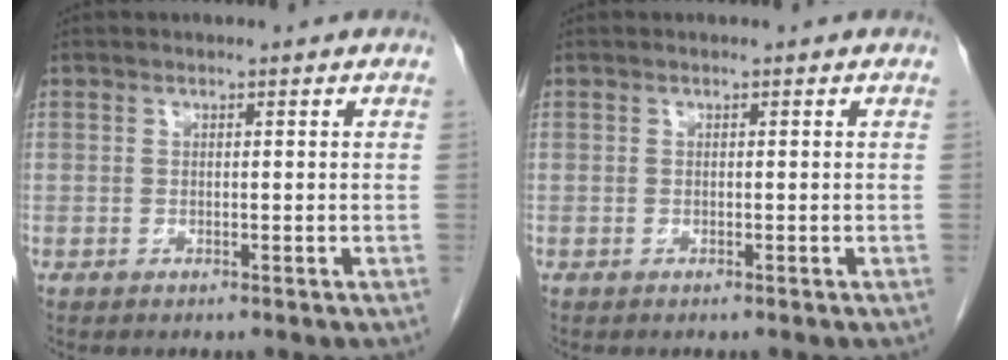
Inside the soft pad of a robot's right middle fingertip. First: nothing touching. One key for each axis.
{"total": 0.0}